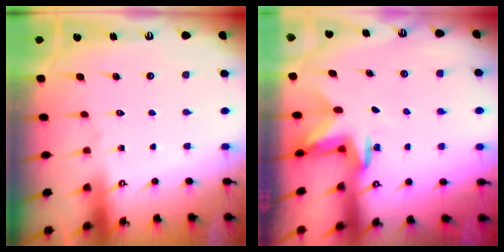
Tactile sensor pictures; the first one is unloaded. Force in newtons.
{"total": 2.9, "press": 2.9, "slide": 0.5}